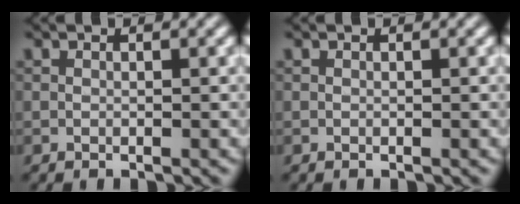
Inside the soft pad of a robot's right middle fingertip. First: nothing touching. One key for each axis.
{"total": 0.0}